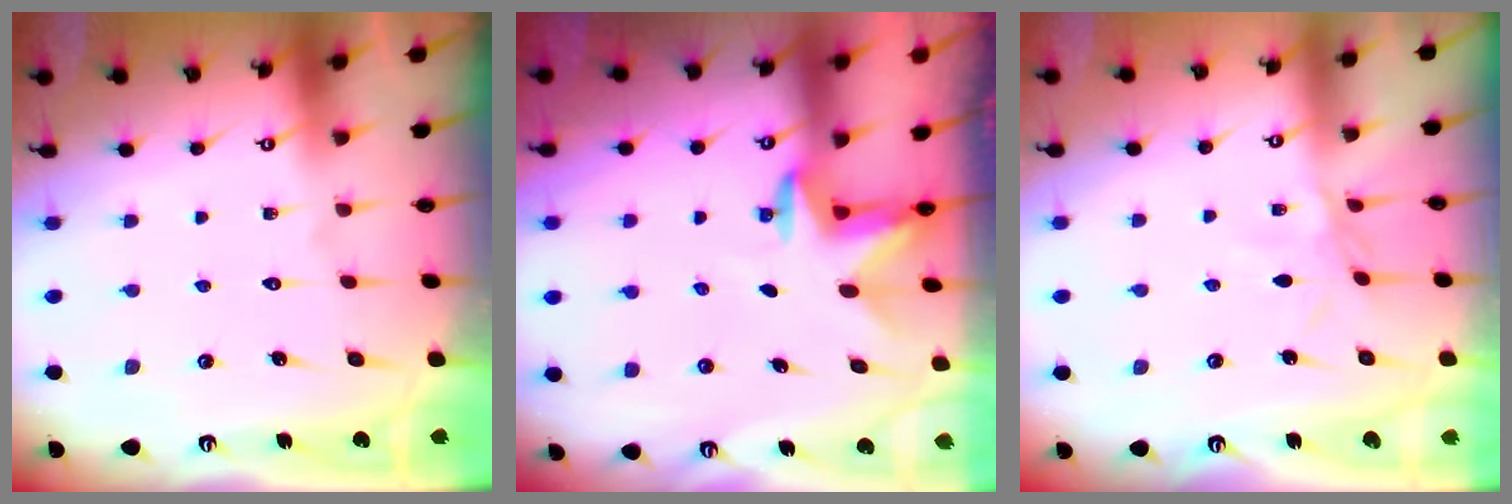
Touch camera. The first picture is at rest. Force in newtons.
{"total": 3.0, "press": 2.9, "slide": 0.7}
{"total": 3.7, "press": 3.7, "slide": 0.1}